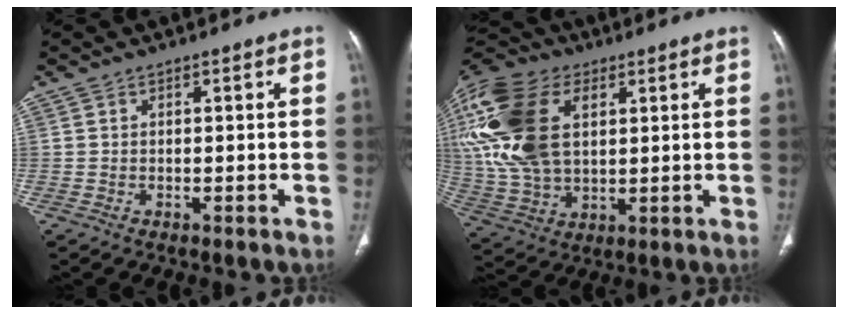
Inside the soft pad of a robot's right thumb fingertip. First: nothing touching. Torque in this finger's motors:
{"motor_torque": [2.13, 2.87, 2.65, 0.12, 0.39]}